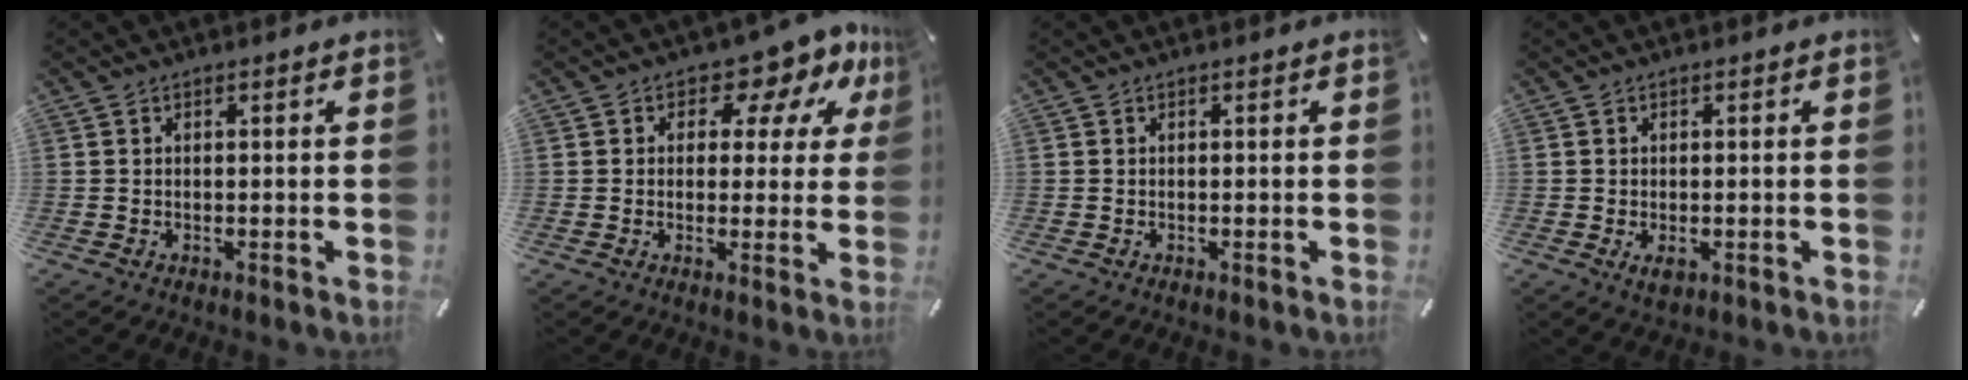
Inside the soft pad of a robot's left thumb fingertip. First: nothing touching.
{"total": 9.2, "force": [4.4, 5.7, 5.7], "torque": [-0.068, -0.030, 0.070]}
{"total": 0.0}
{"total": 2.1, "force": [-0.5, 1.2, 1.7], "torque": [-0.038, -0.002, -0.009]}